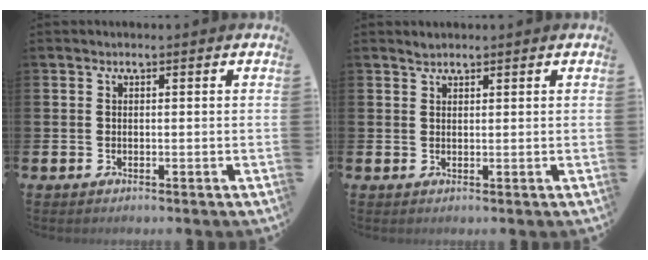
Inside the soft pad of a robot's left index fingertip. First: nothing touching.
{"total": 1.3, "force": [1.3, 0.4, 0.1], "torque": [0.008, -0.001, 0.022]}